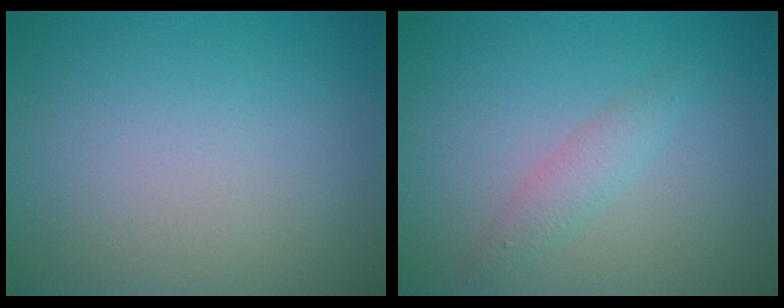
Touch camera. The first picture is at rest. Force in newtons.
{"total": 1.6, "press": 1.6, "slide": 0.0}